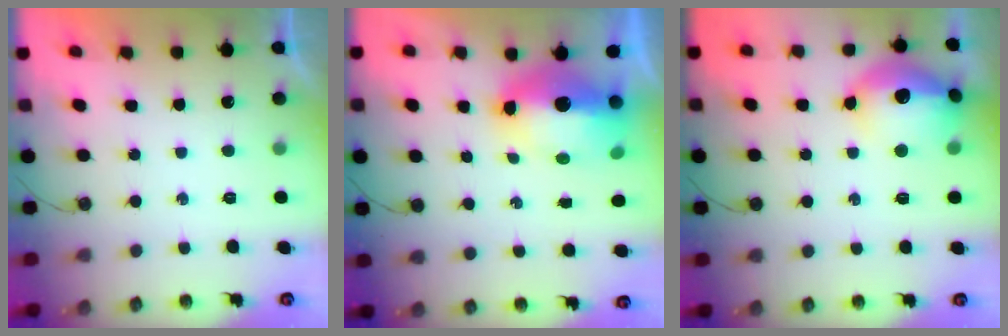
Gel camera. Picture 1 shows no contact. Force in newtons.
{"total": 15.0, "press": 14.9, "slide": 1.6}
{"total": 17.6, "press": 17.6, "slide": 1.1}